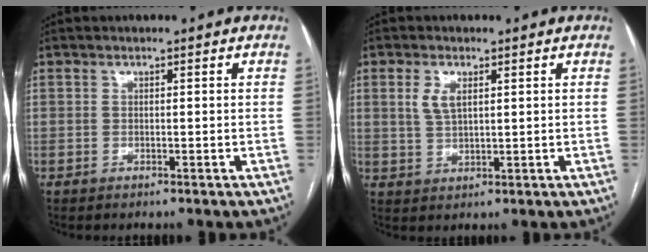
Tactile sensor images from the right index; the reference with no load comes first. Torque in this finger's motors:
{"motor_torque": [0.34, 0.33, 0.07, 0.03]}